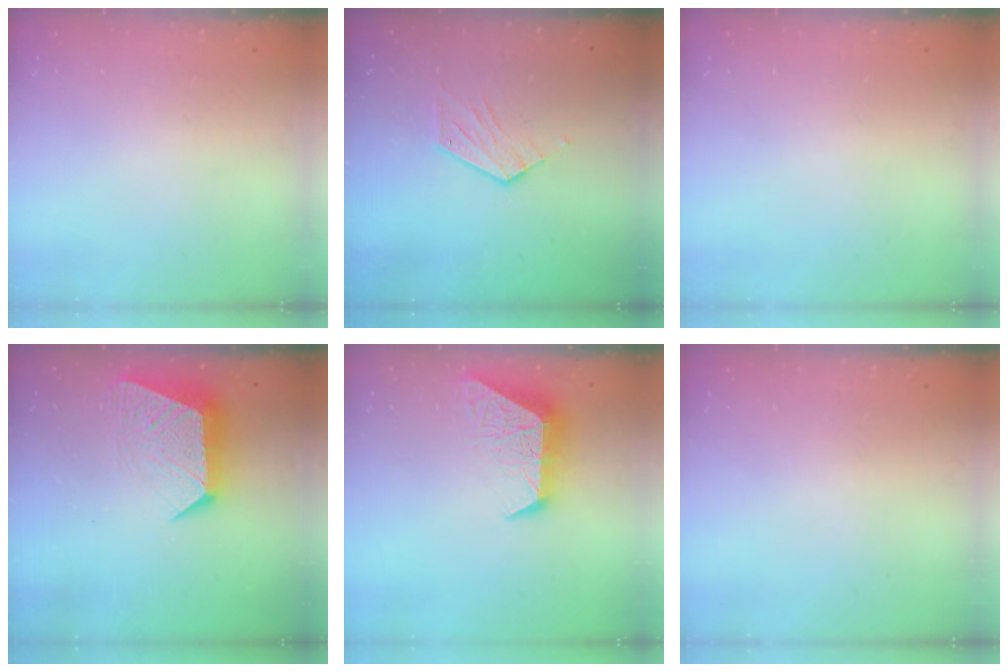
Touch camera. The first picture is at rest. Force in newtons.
{"total": 6.1, "press": 6.1, "slide": 0.3}
{"total": 0.0}
{"total": 12.9, "press": 12.9, "slide": 1.1}
{"total": 10.8, "press": 10.8, "slide": 0.9}
{"total": 0.0}